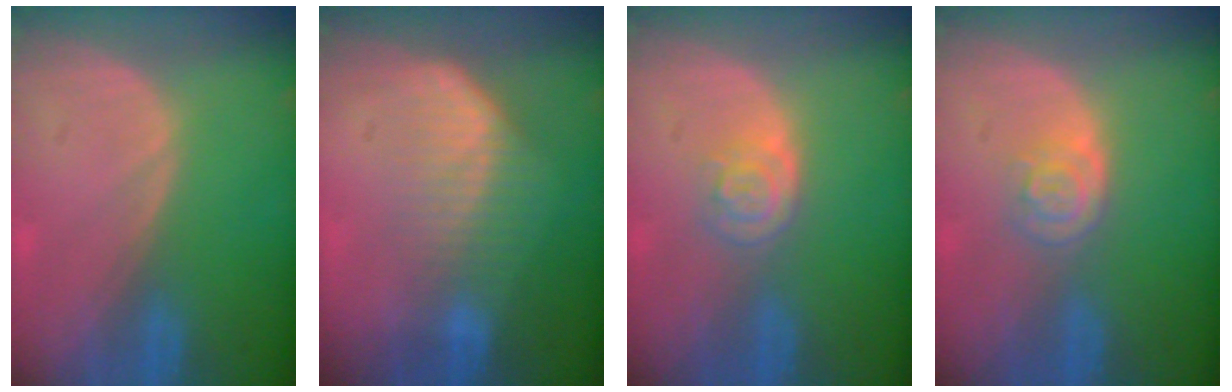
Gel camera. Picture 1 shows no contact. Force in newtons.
{"total": 7.5, "press": 6.3, "slide": 4.0}
{"total": 3.7, "press": 3.6, "slide": 0.8}
{"total": 3.7, "press": 3.6, "slide": 0.8}